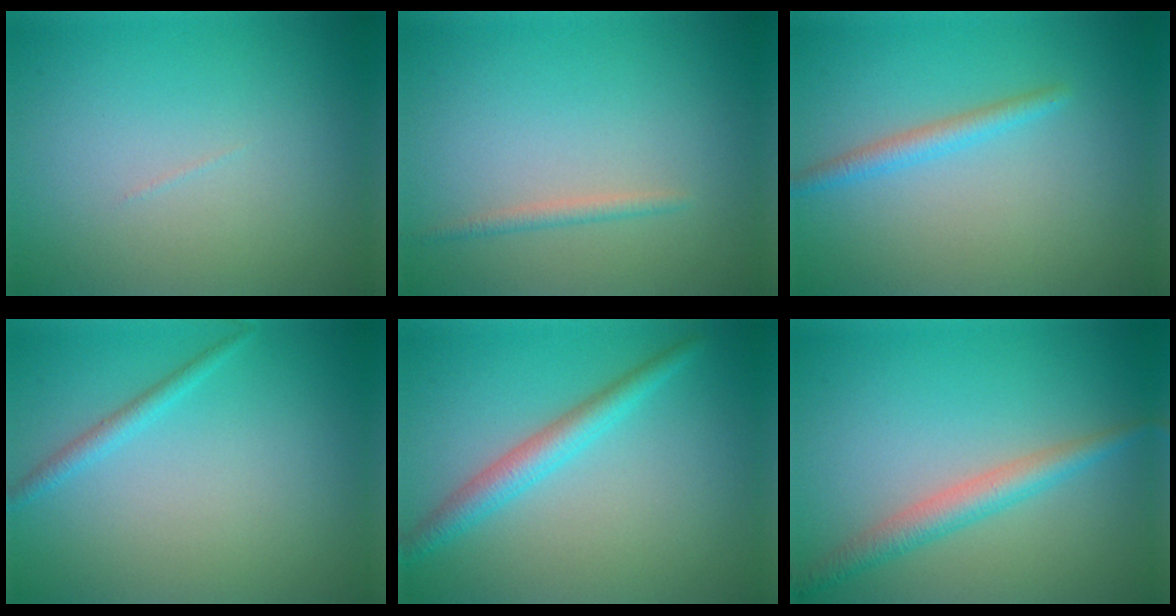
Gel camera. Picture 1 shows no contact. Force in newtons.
{"total": 1.1, "press": 1.1, "slide": 0.0}
{"total": 1.8, "press": 1.8, "slide": 0.1}
{"total": 1.3, "press": 1.3, "slide": 0.1}
{"total": 2.9, "press": 2.9, "slide": 0.1}
{"total": 2.9, "press": 2.9, "slide": 0.1}